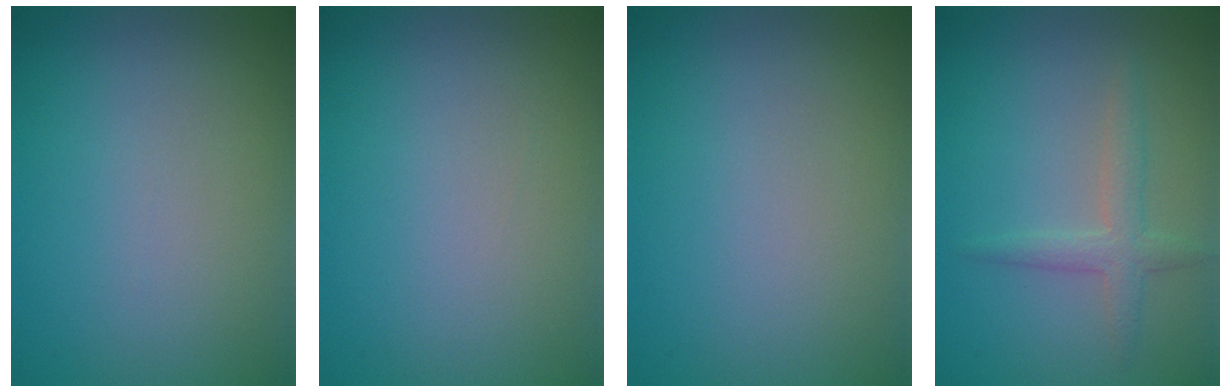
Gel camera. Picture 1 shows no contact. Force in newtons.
{"total": 0.0}
{"total": 0.0}
{"total": 2.1, "press": 2.1, "slide": 0.0}